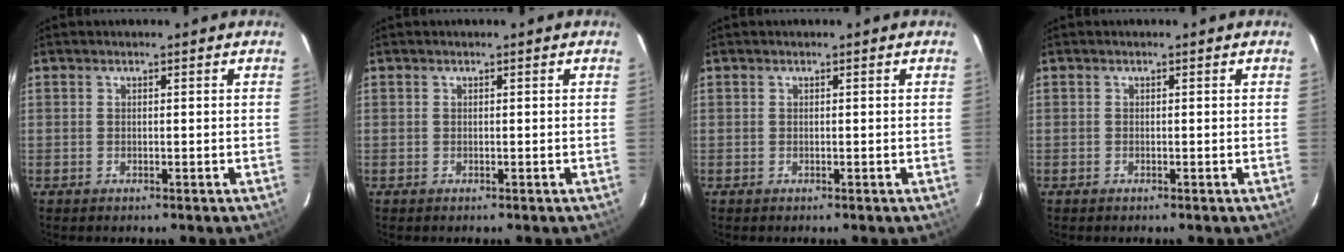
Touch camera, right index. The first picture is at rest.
{"total": 0.0}
{"total": 0.0}
{"total": 0.0}